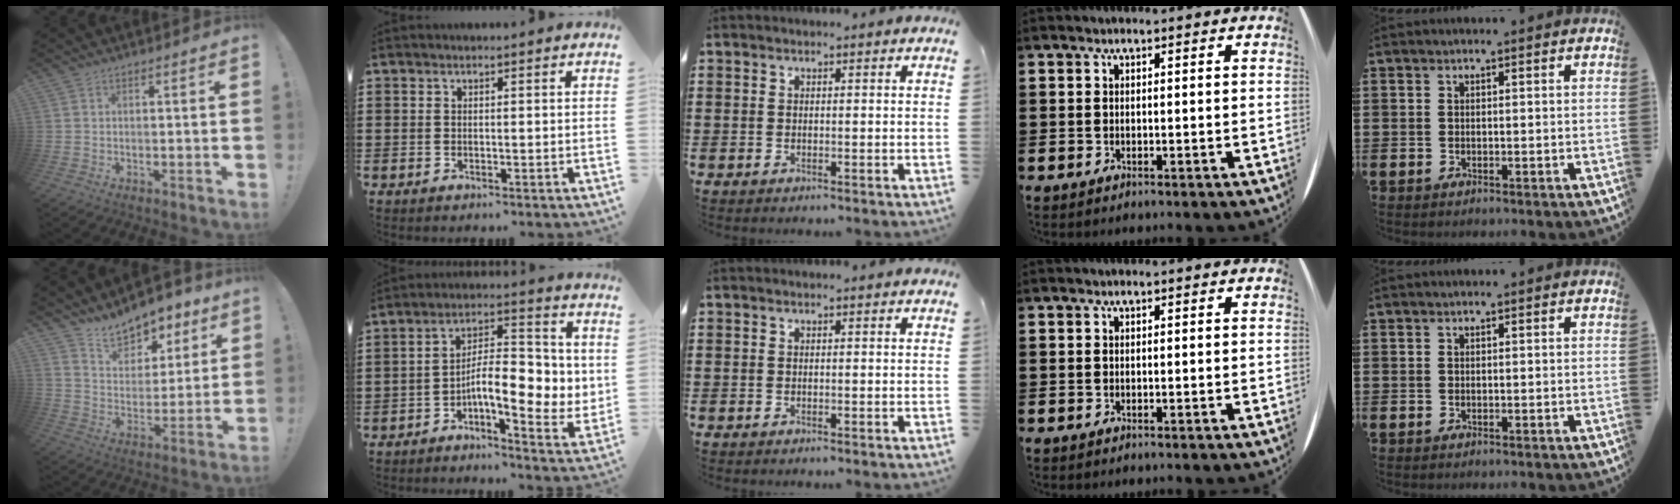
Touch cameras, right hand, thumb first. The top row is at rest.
{"thumb": {"total": 11.6, "force": [10.1, 5.1, 2.7], "torque": [-0.044, -0.080, 0.188]}, "index": {"total": 9.3, "force": [-0.9, 4.2, 8.3], "torque": [-0.121, -0.004, -0.024]}}